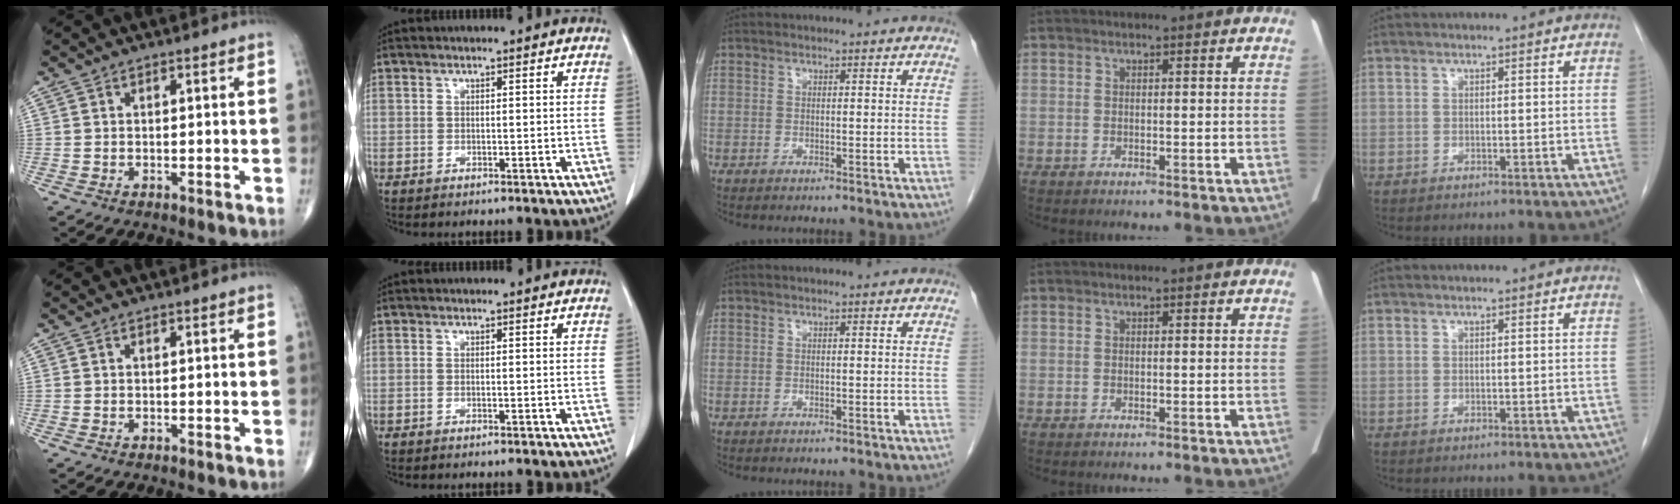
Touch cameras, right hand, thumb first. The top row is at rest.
{}